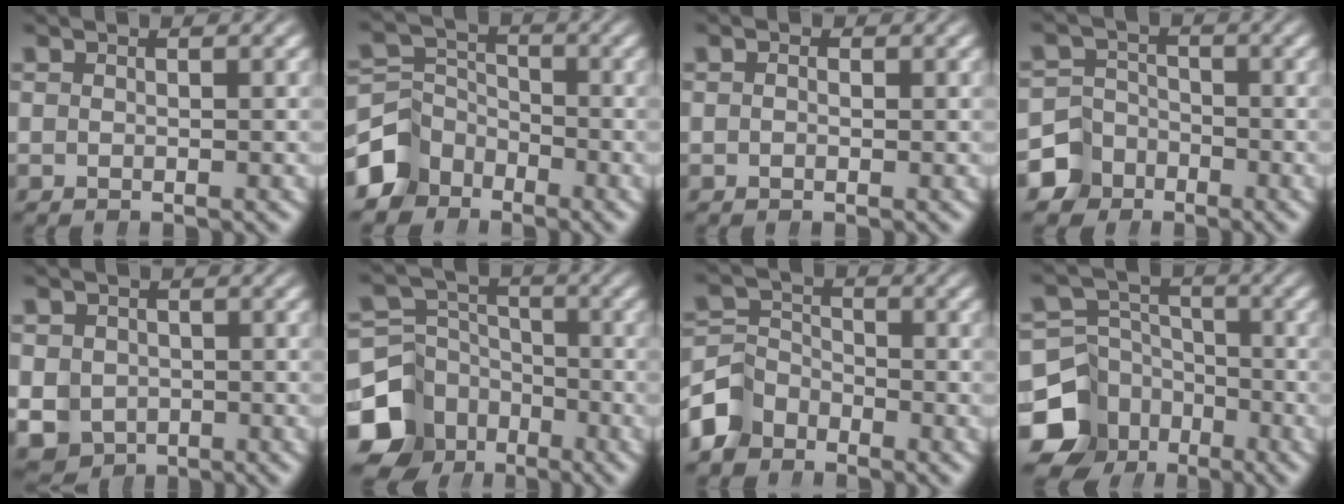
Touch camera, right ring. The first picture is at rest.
{"total": 6.4, "force": [-2.7, 5.3, 2.3], "torque": [-0.035, -0.022, -0.045]}
{"total": 0.6, "force": [-0.1, 0.5, 0.3], "torque": [-0.002, -0.001, -0.002]}
{"total": 6.5, "force": [-3.7, 5.1, 1.6], "torque": [-0.016, -0.023, -0.058]}
{"total": 8.3, "force": [-2.8, 7.2, 2.8], "torque": [-0.058, -0.044, -0.030]}
{"total": 10.7, "force": [-4.3, 8.8, 4.4], "torque": [-0.057, -0.042, -0.067]}
{"total": 5.6, "force": [-3.0, 4.4, 1.6], "torque": [-0.025, -0.015, -0.048]}
{"total": 11.4, "force": [-4.7, 9.3, 4.5], "torque": [-0.058, -0.045, -0.071]}